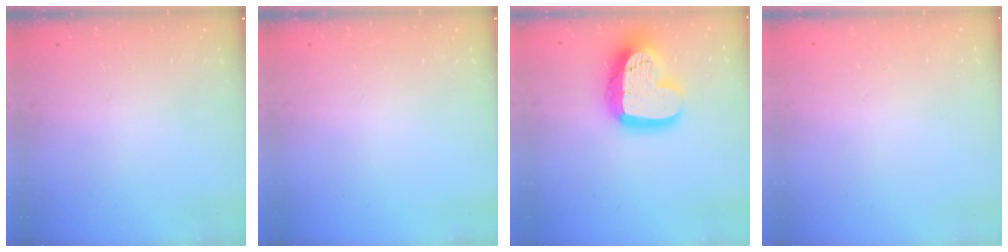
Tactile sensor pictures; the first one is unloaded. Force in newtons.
{"total": 0.0}
{"total": 19.9, "press": 19.9, "slide": 1.5}
{"total": 0.5, "press": 0.5, "slide": 0.1}